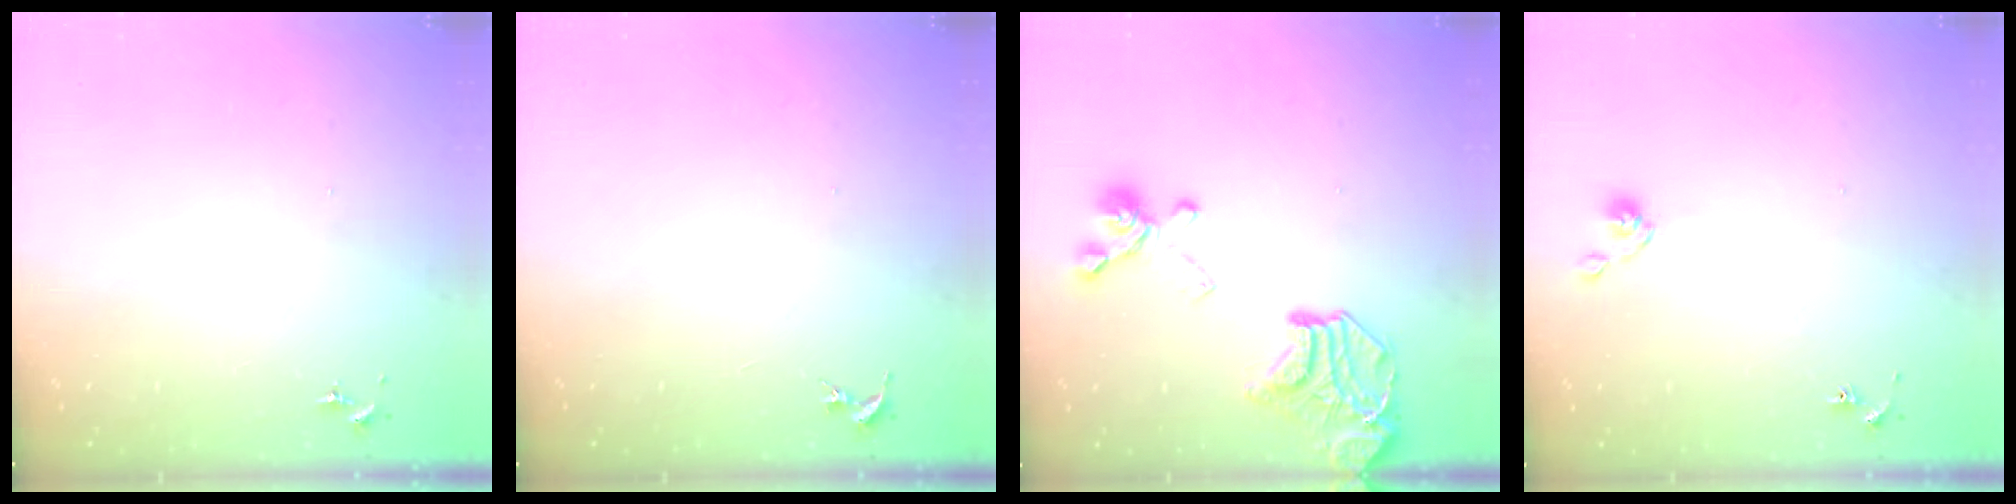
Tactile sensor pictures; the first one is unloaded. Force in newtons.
{"total": 0.0}
{"total": 18.3, "press": 18.1, "slide": 2.4}
{"total": 5.5, "press": 5.4, "slide": 0.5}